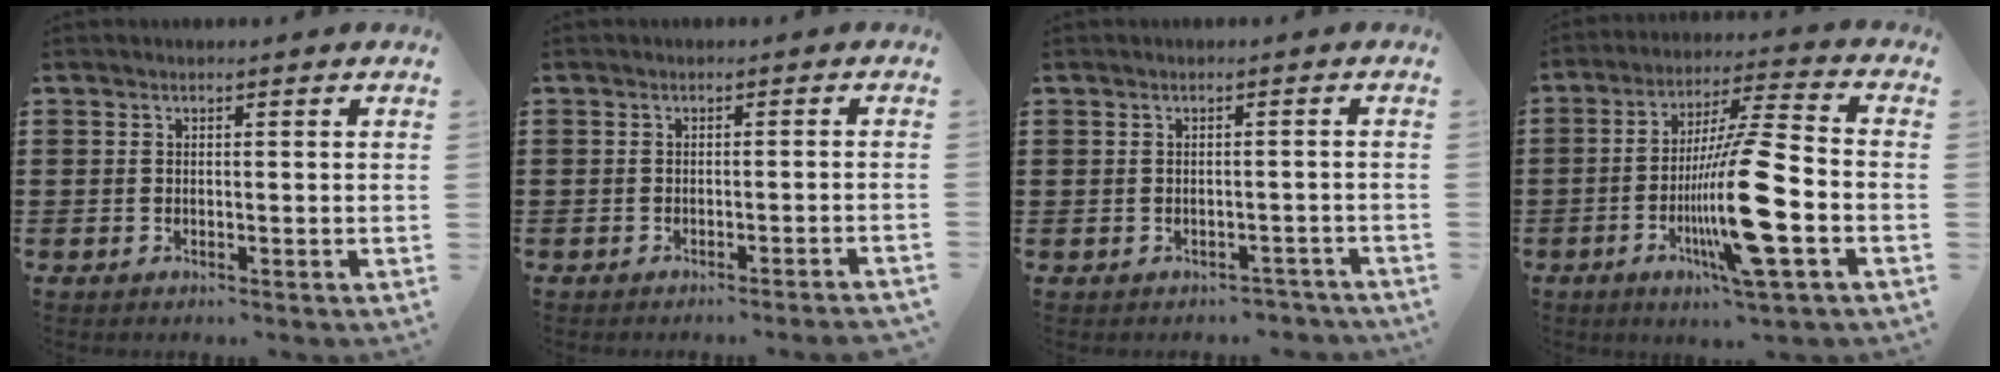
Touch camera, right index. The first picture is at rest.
{"total": 1.3, "force": [-1.1, -0.3, 0.6], "torque": [-0.010, -0.001, -0.021]}
{"total": 1.6, "force": [-1.5, 0.6, -0.1], "torque": [-0.005, 0.001, -0.034]}
{"total": 16.2, "force": [-4.7, 1.8, 15.5], "torque": [-0.304, -0.010, -0.082]}